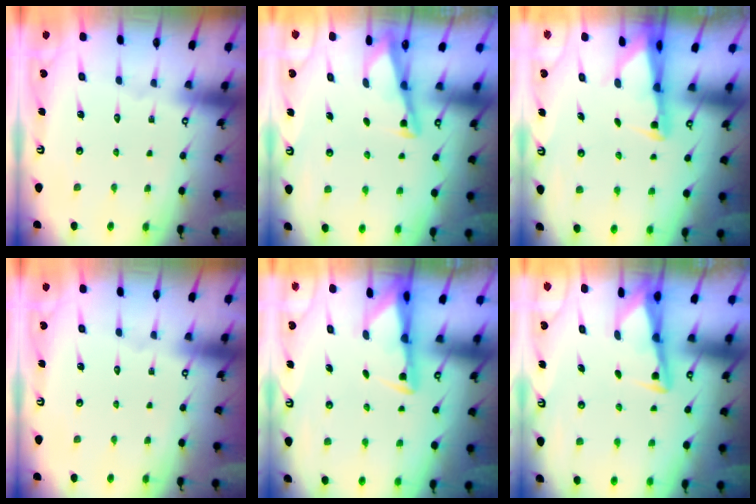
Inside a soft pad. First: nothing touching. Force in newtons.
{"total": 3.0, "press": 2.9, "slide": 0.4}
{"total": 2.5, "press": 2.4, "slide": 0.5}
{"total": 0.0}
{"total": 3.1, "press": 3.1, "slide": 0.5}
{"total": 3.1, "press": 3.1, "slide": 0.3}